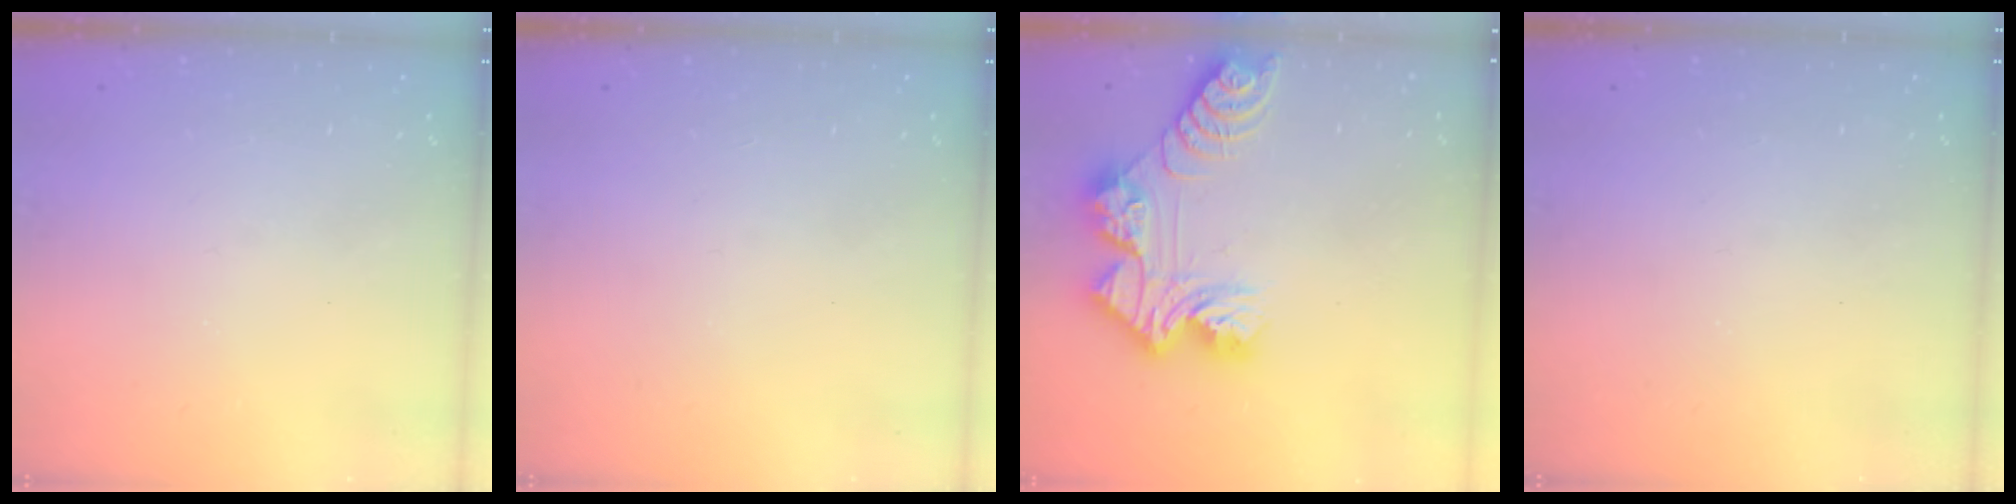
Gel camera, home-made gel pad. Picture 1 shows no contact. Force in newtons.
{"total": 0.0}
{"total": 13.7, "press": 13.7, "slide": 1.1}
{"total": 0.0}